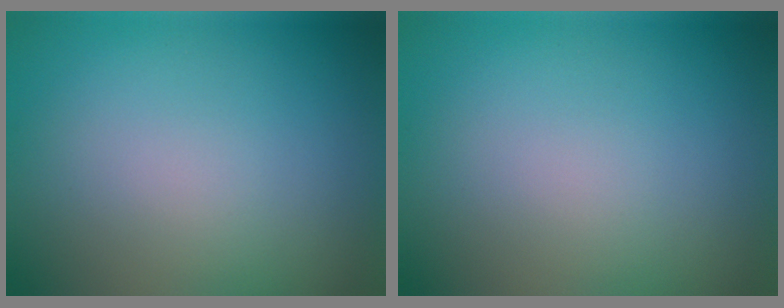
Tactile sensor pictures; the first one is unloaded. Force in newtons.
{"total": 0.0}